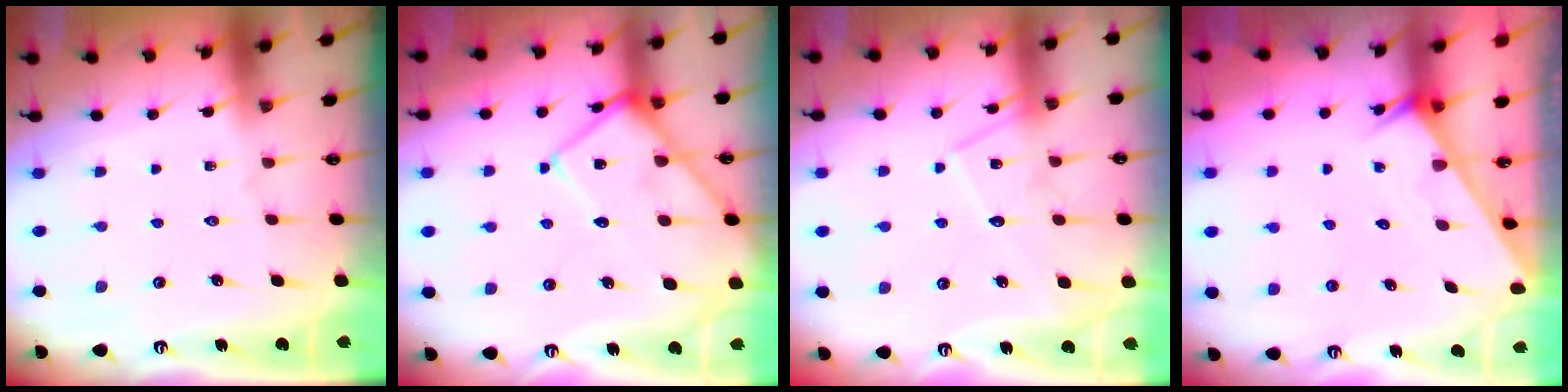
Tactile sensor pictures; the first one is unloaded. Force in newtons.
{"total": 12.4, "press": 12.3, "slide": 1.4}
{"total": 11.6, "press": 11.5, "slide": 0.8}
{"total": 2.0, "press": 2.0, "slide": 0.0}